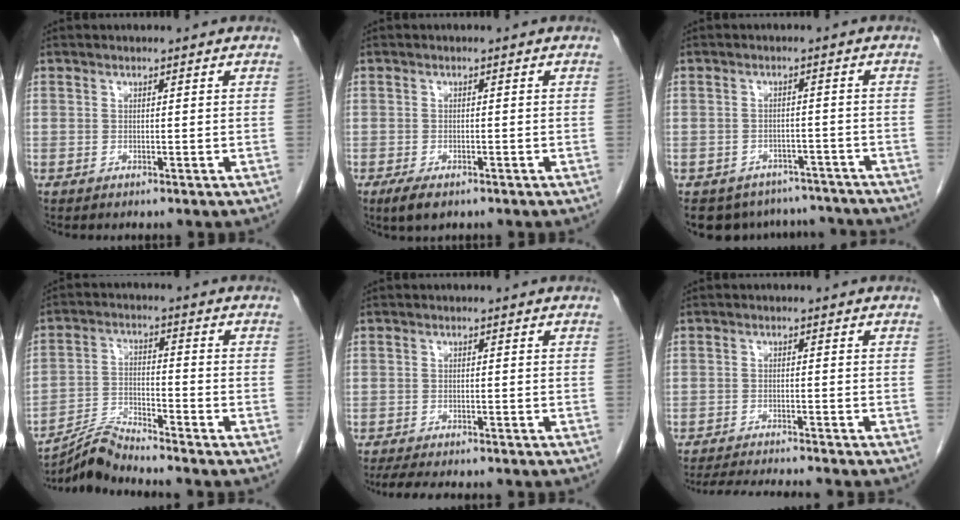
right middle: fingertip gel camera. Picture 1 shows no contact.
{"total": 3.2, "force": [-2.0, 1.2, 2.1], "torque": [-0.046, -0.007, -0.029]}
{"total": 11.1, "force": [-9.8, 5.0, 1.5], "torque": [-0.022, 0.012, -0.114]}
{"total": 5.8, "force": [-5.7, -1.2, 0.4], "torque": [-0.018, -0.008, -0.108]}
{"total": 7.4, "force": [-6.3, 1.9, 3.4], "torque": [-0.052, -0.011, -0.091]}
{"total": 8.8, "force": [-8.3, -0.3, 3.1], "torque": [-0.044, -0.013, -0.126]}